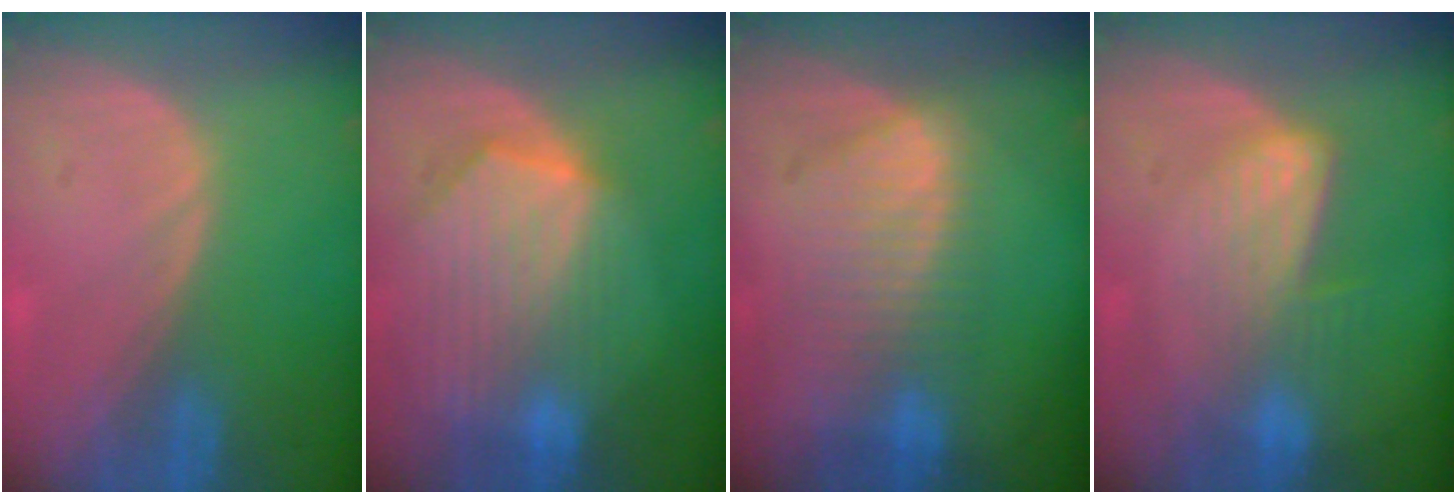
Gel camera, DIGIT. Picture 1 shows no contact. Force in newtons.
{"total": 10.4, "press": 9.1, "slide": 4.9}
{"total": 7.8, "press": 7.4, "slide": 2.5}
{"total": 7.0, "press": 5.8, "slide": 3.8}